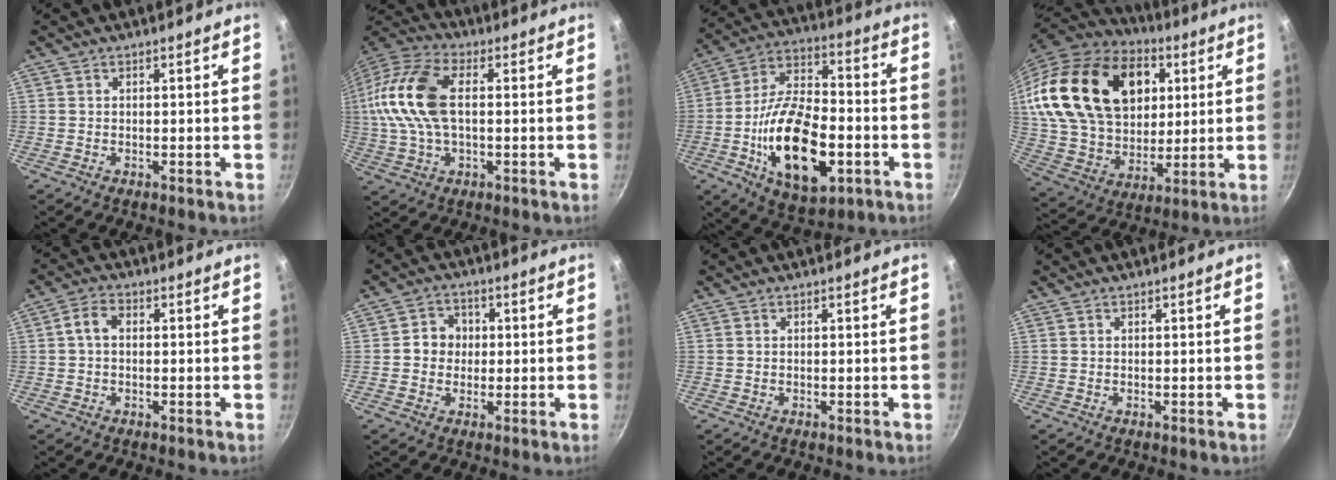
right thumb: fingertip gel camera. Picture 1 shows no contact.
{"total": 16.5, "force": [1.6, 9.2, 13.6], "torque": [-0.275, 0.026, 0.017]}
{"total": 21.8, "force": [-5.9, 11.3, 17.7], "torque": [-0.297, 0.027, -0.101]}
{"total": 30.6, "force": [10.5, 20.7, 20.0], "torque": [-0.352, -0.009, 0.192]}
{"total": 3.7, "force": [0.2, 2.5, 2.6], "torque": [-0.052, 0.012, -0.002]}
{"total": 5.2, "force": [0.1, 4.7, 2.0], "torque": [0.000, 0.009, -0.008]}
{"total": 0.0}
{"total": 0.0}